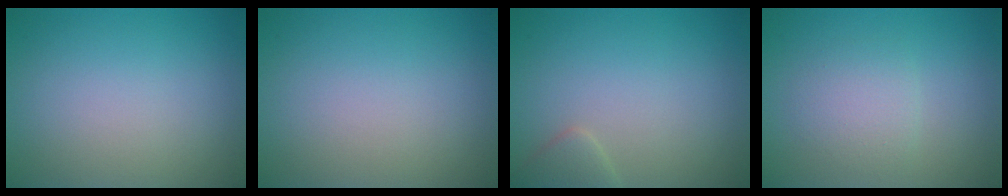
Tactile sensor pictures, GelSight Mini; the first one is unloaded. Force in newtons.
{"total": 0.0}
{"total": 1.5, "press": 1.5, "slide": 0.1}
{"total": 2.3, "press": 2.3, "slide": 0.1}